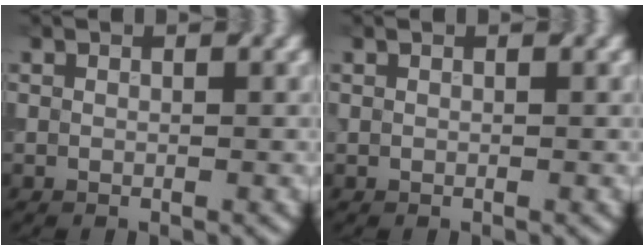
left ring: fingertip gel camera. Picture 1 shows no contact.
{"total": 0.0}